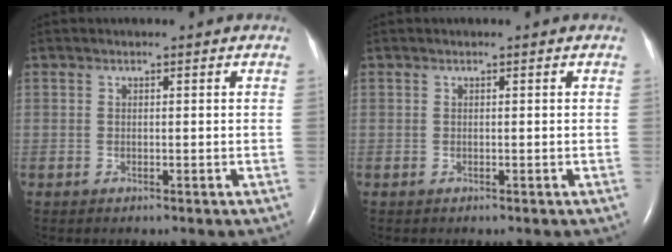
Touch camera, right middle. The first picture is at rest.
{"total": 0.0}